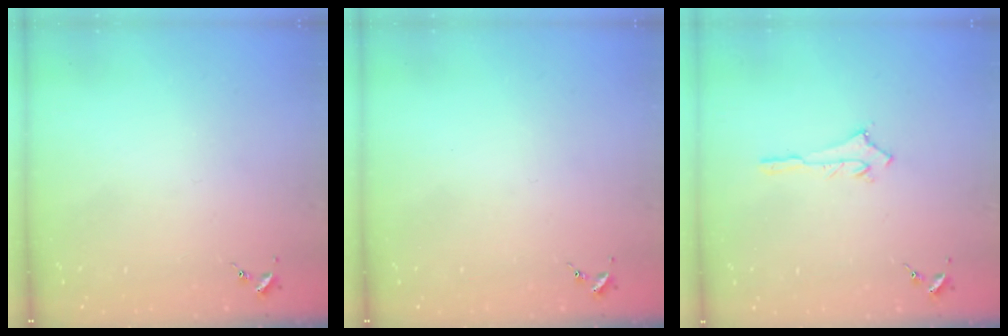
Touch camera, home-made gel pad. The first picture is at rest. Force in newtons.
{"total": 0.0}
{"total": 2.5, "press": 2.5, "slide": 0.2}